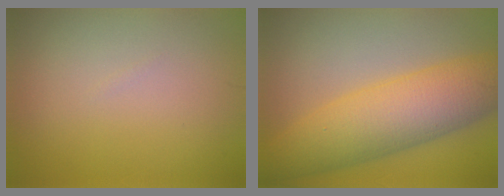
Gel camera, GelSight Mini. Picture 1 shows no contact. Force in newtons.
{"total": 8.6, "press": 8.6, "slide": 0.2}